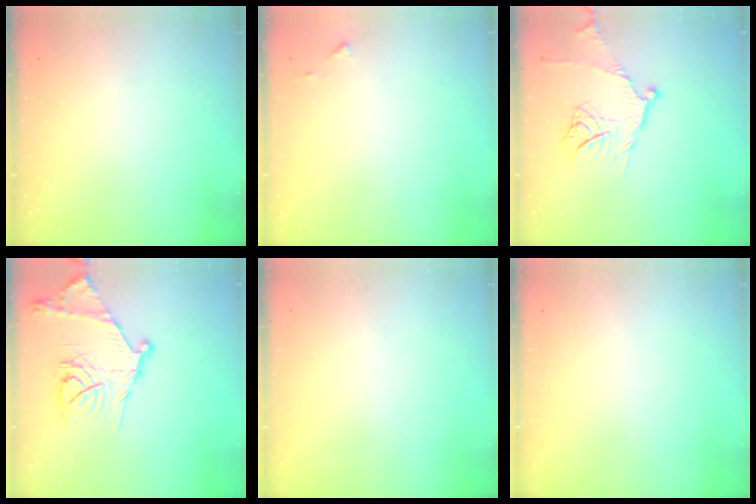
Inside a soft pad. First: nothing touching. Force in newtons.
{"total": 4.5, "press": 4.4, "slide": 0.5}
{"total": 12.4, "press": 12.4, "slide": 1.0}
{"total": 19.6, "press": 19.6, "slide": 1.5}
{"total": 0.0}
{"total": 0.0}